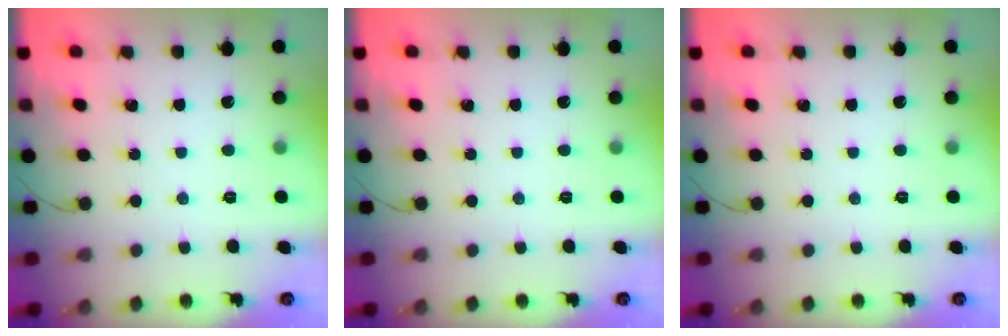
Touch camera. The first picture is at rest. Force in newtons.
{"total": 0.0}
{"total": 0.0}